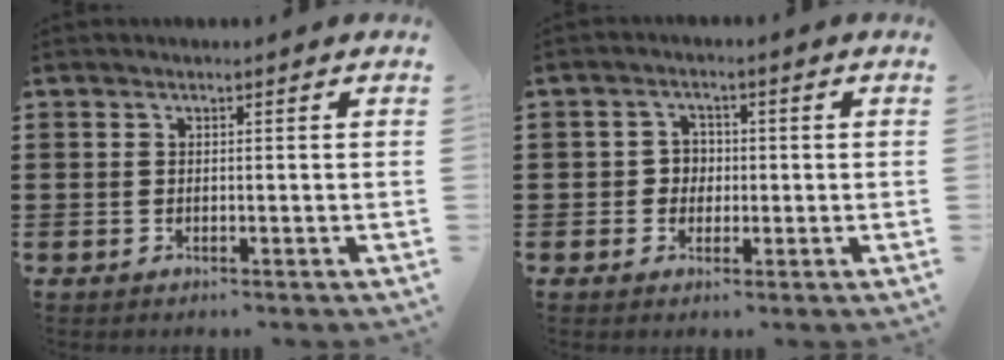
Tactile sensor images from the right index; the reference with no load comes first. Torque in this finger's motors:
{"motor_torque": [0.62, -0.36, 0.22, 0.03]}